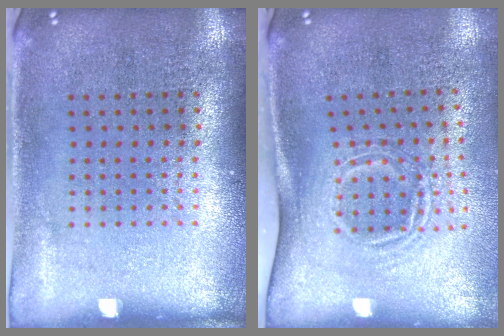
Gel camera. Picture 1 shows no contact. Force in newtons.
{"total": 1.7, "press": 1.2, "slide": 1.2}